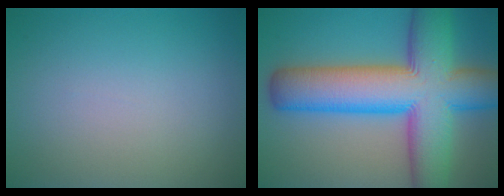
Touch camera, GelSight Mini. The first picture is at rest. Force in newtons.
{"total": 14.5, "press": 14.5, "slide": 0.4}